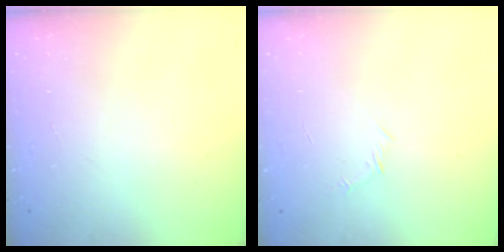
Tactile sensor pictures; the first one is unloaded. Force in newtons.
{"total": 3.4, "press": 3.3, "slide": 0.9}